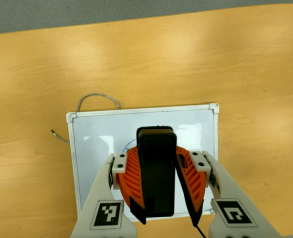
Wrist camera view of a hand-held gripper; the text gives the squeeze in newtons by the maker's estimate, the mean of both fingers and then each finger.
{"total": 8.1, "left": 7.7, "right": 8.4}